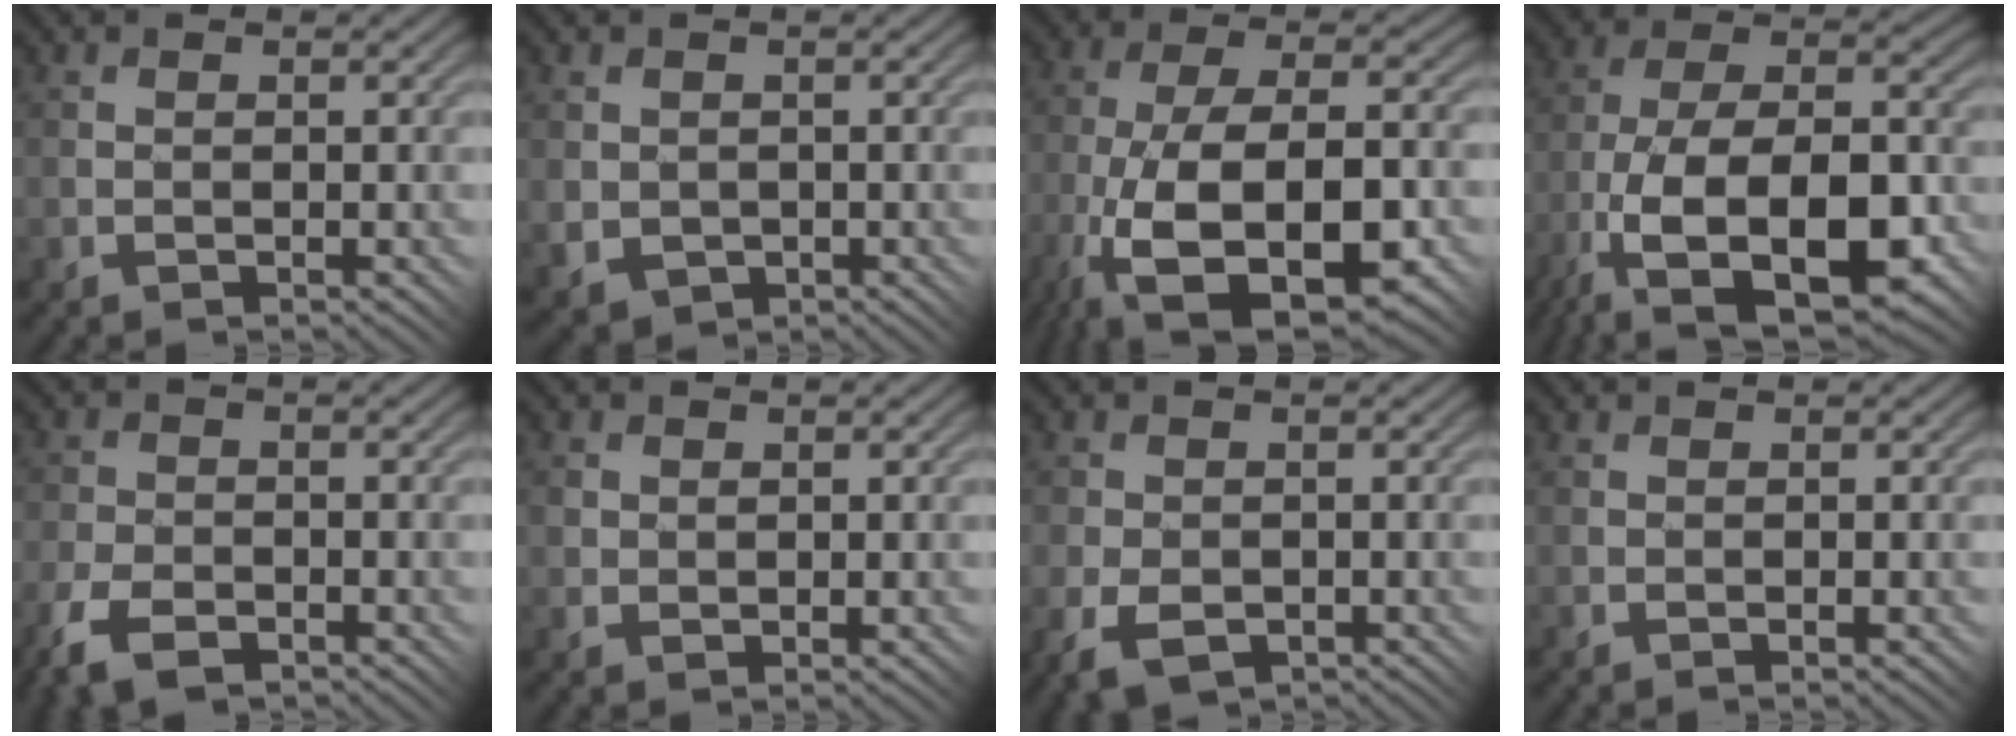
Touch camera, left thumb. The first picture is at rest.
{"total": 3.0, "force": [-0.2, 2.8, 1.1], "torque": [-0.038, -0.018, 0.000]}
{"total": 15.7, "force": [-7.2, 6.5, 12.4], "torque": [-0.240, -0.014, -0.124]}
{"total": 15.8, "force": [-7.3, 6.6, 12.4], "torque": [-0.222, 0.000, -0.142]}
{"total": 6.4, "force": [-4.0, 3.4, 3.7], "torque": [-0.095, -0.014, -0.074]}
{"total": 1.5, "force": [0.5, 1.2, 0.7], "torque": [-0.017, 0.001, 0.013]}
{"total": 4.7, "force": [-2.3, 3.0, 2.8], "torque": [-0.063, -0.015, -0.039]}
{"total": 0.0}